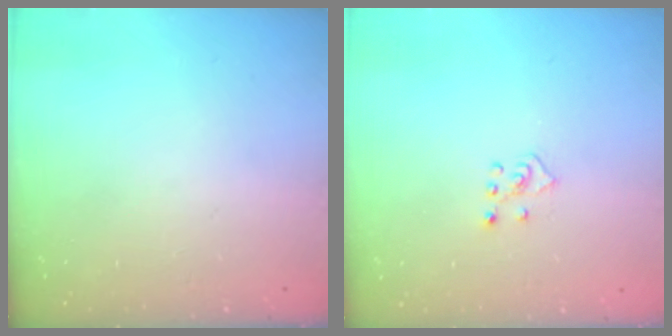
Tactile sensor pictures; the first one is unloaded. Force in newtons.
{"total": 2.3, "press": 2.3, "slide": 0.5}